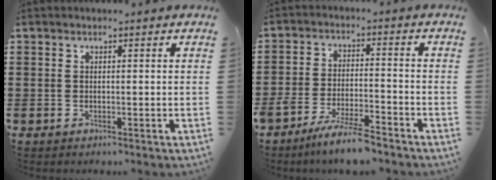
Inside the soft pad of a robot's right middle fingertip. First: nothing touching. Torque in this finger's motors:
{"motor_torque": [1.21, -0.93, 0.65, 0.10]}